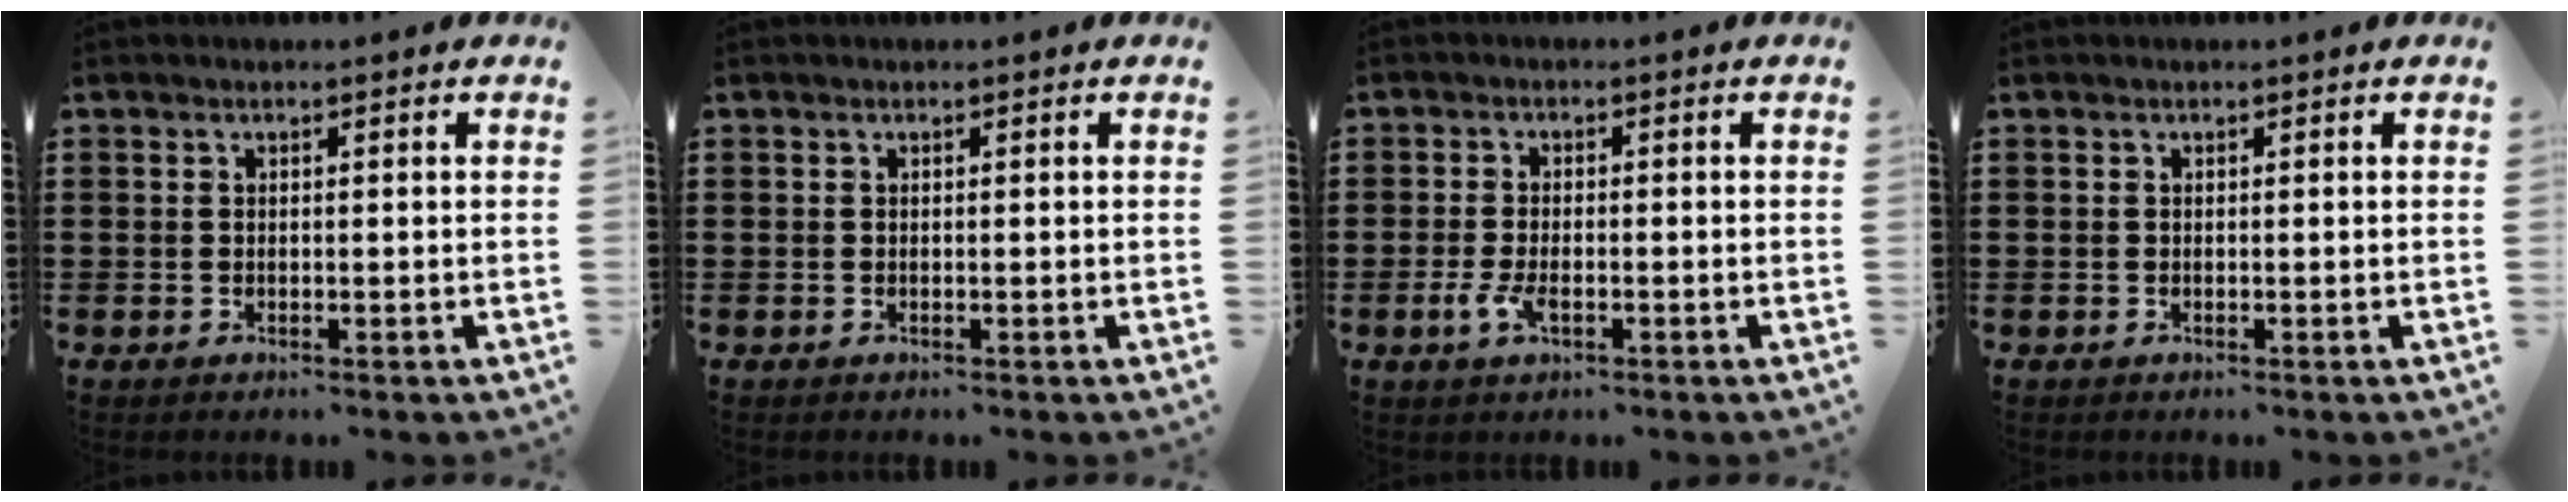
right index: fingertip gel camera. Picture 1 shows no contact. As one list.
[{"total": 0.0}, {"total": 3.2, "force": [-1.2, 1.4, 2.6], "torque": [-0.068, -0.006, -0.027]}, {"total": 0.0}]